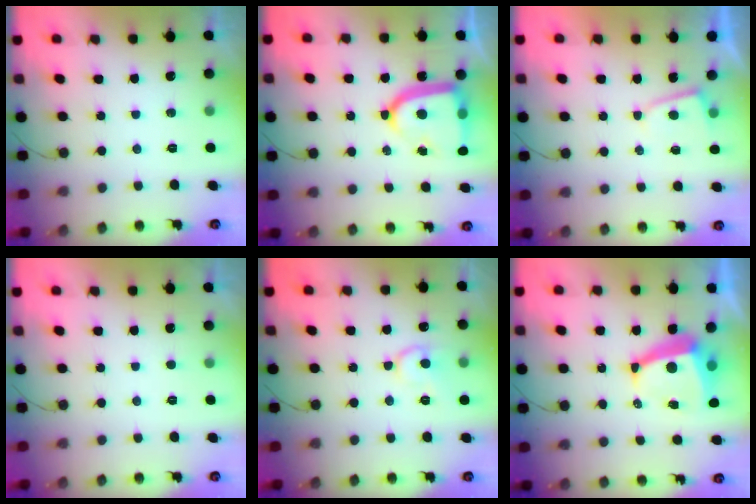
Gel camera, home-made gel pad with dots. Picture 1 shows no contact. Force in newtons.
{"total": 16.0, "press": 15.9, "slide": 1.3}
{"total": 2.2, "press": 2.2, "slide": 0.3}
{"total": 1.6, "press": 1.6, "slide": 0.2}
{"total": 9.7, "press": 9.7, "slide": 1.0}
{"total": 8.8, "press": 8.7, "slide": 1.1}